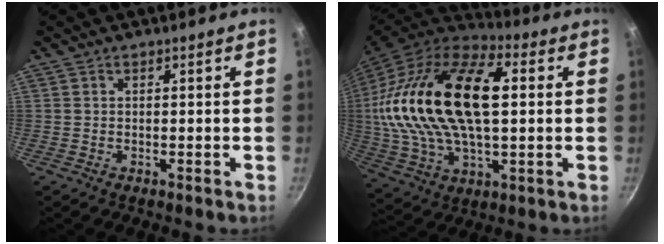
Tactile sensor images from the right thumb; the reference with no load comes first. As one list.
[{"total": 29.2, "force": [4.3, 15.3, 24.5], "torque": [-0.470, 0.014, 0.070]}]